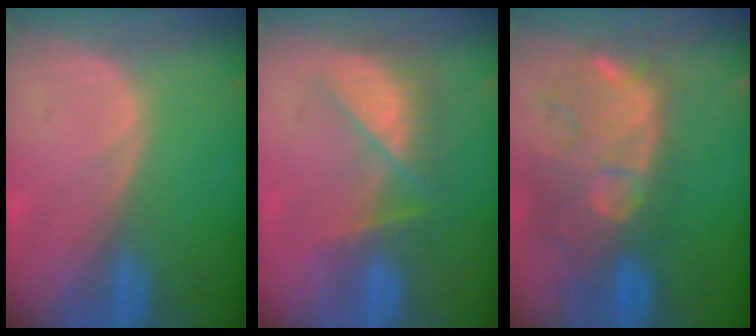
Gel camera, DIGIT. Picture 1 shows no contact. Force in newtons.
{"total": 8.2, "press": 7.0, "slide": 4.3}
{"total": 12.2, "press": 11.0, "slide": 5.4}